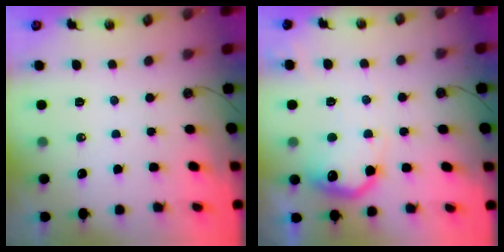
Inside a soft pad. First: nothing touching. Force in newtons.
{"total": 14.1, "press": 14.1, "slide": 0.8}